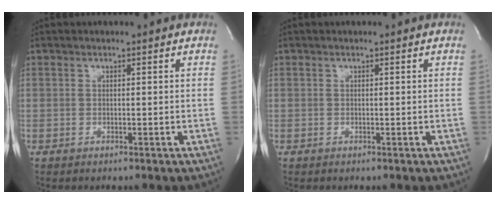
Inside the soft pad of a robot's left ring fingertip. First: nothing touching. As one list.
[{"total": 0.0}]